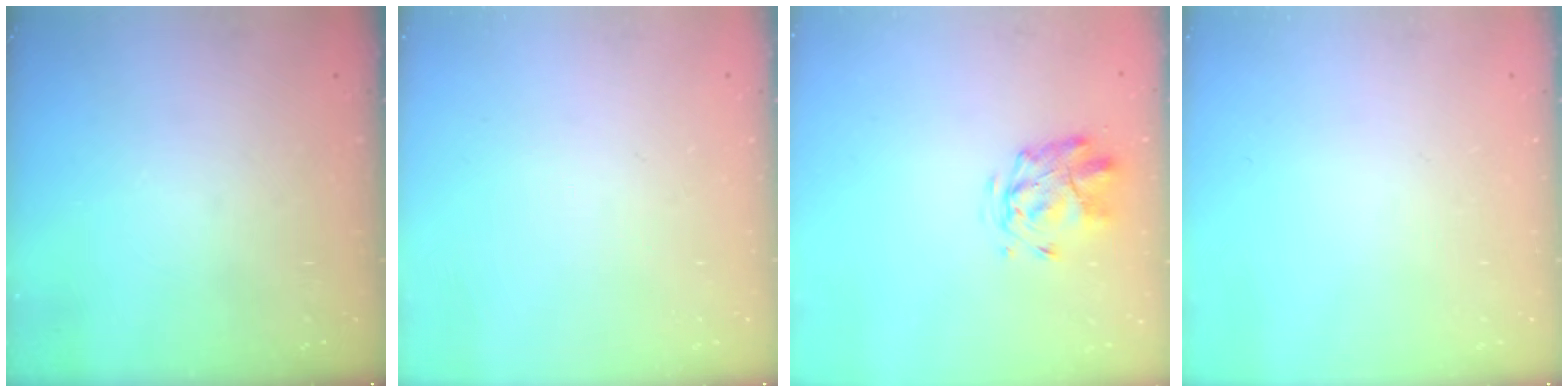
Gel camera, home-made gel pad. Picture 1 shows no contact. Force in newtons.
{"total": 0.0}
{"total": 2.9, "press": 2.5, "slide": 1.5}
{"total": 0.0}